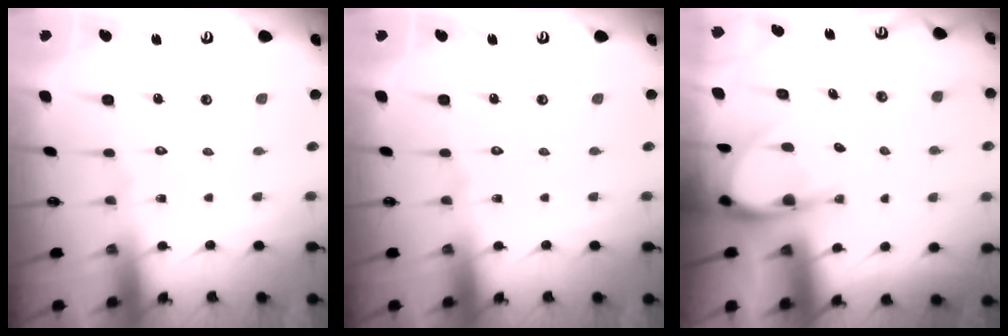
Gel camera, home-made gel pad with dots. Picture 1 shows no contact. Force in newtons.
{"total": 0.0}
{"total": 5.1, "press": 5.1, "slide": 0.4}